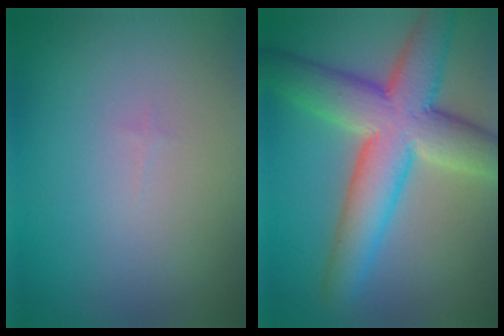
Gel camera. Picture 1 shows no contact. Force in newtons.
{"total": 10.0, "press": 10.0, "slide": 0.6}